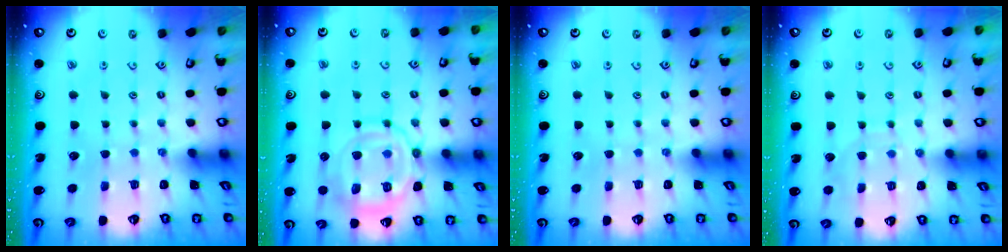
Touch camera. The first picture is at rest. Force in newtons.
{"total": 14.7, "press": 14.6, "slide": 1.4}
{"total": 0.0}
{"total": 6.3, "press": 6.3, "slide": 0.6}